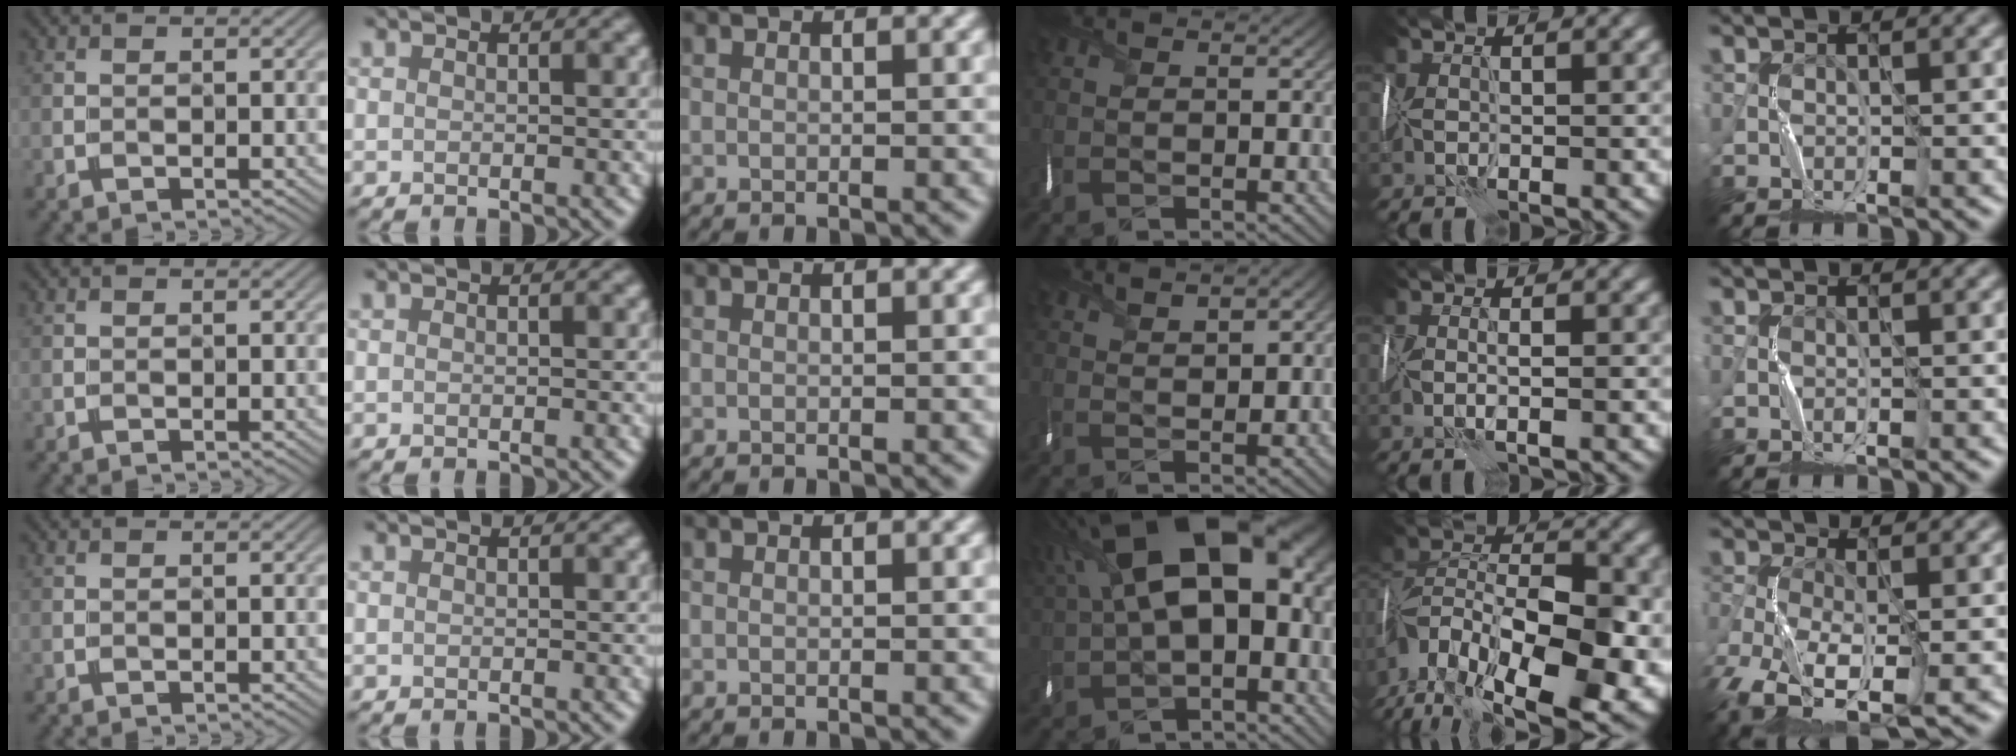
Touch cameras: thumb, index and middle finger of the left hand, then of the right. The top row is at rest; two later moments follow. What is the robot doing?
{"motion": "wrap", "object": "sponge"}